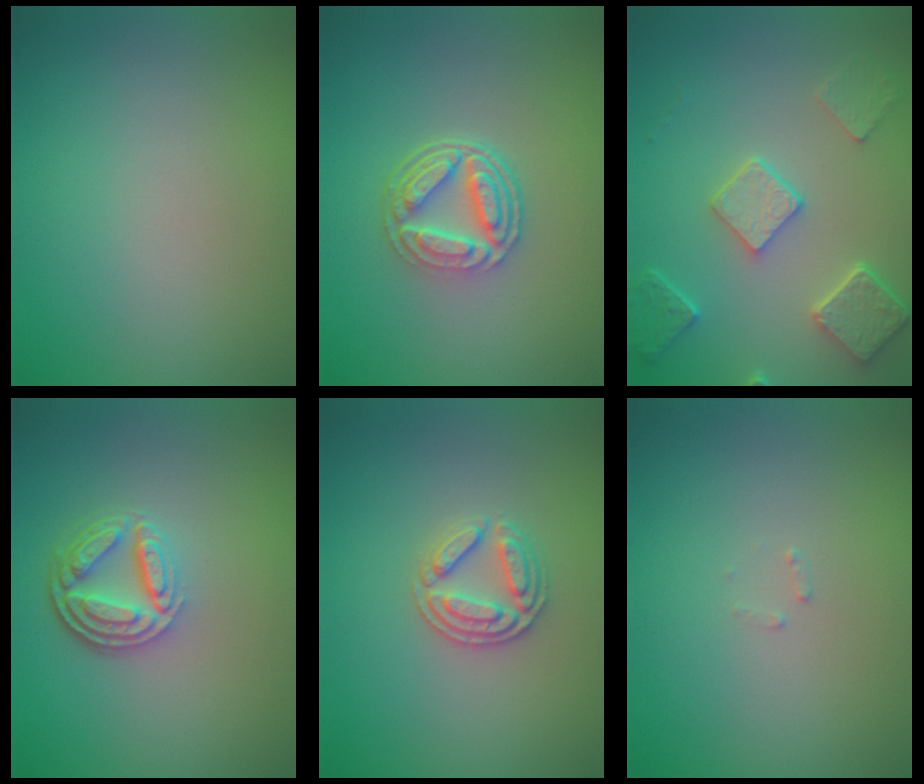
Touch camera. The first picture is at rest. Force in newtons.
{"total": 5.0, "press": 3.5, "slide": 3.5}
{"total": 4.9, "press": 4.0, "slide": 2.9}
{"total": 4.7, "press": 3.6, "slide": 3.1}
{"total": 2.8, "press": 2.7, "slide": 0.7}
{"total": 0.6, "press": 0.6, "slide": 0.1}